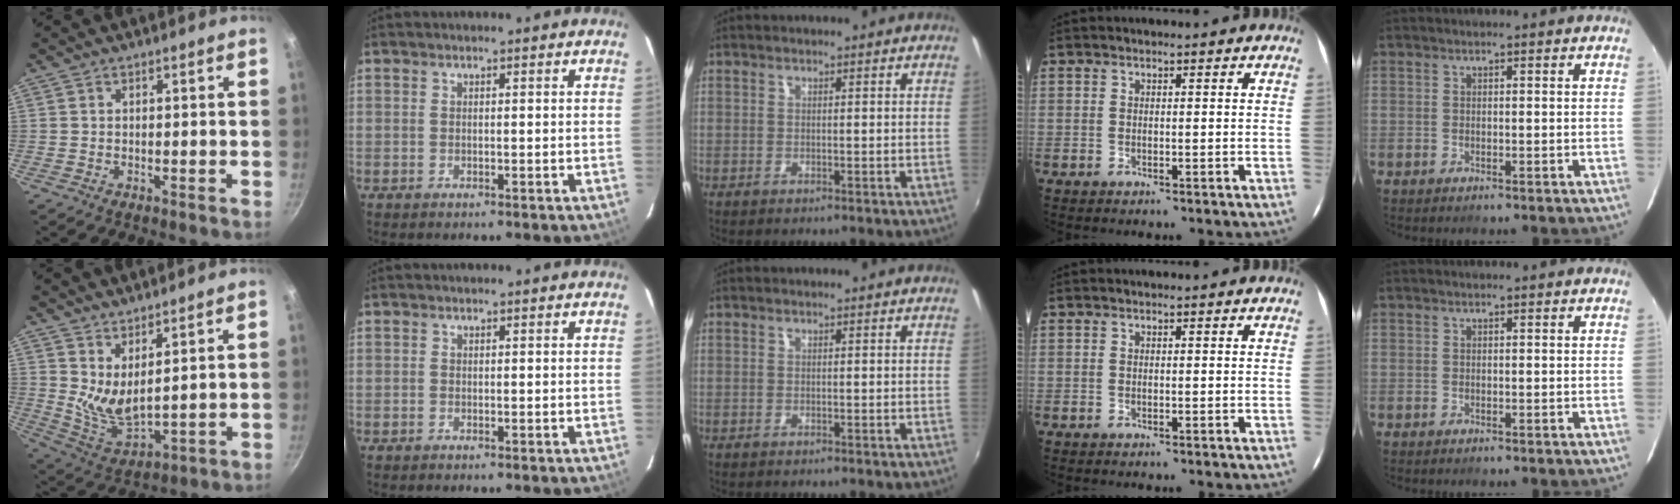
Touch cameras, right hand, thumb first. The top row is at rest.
{"thumb": {"total": 8.1, "force": [4.7, 2.7, 6.1], "torque": [-0.104, -0.061, 0.095]}}